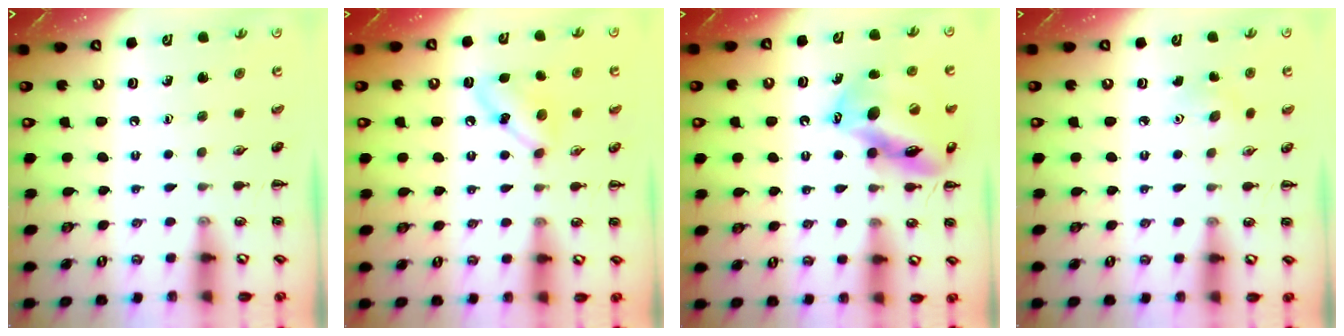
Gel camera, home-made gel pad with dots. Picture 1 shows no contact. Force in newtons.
{"total": 7.2, "press": 7.0, "slide": 1.7}
{"total": 15.2, "press": 14.7, "slide": 4.2}
{"total": 3.0, "press": 2.8, "slide": 0.8}